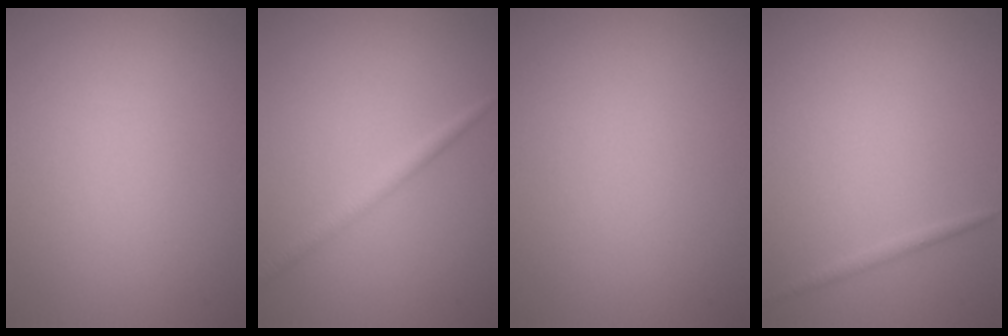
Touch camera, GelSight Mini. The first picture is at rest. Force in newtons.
{"total": 1.6, "press": 1.6, "slide": 0.1}
{"total": 0.0}
{"total": 0.7, "press": 0.7, "slide": 0.0}